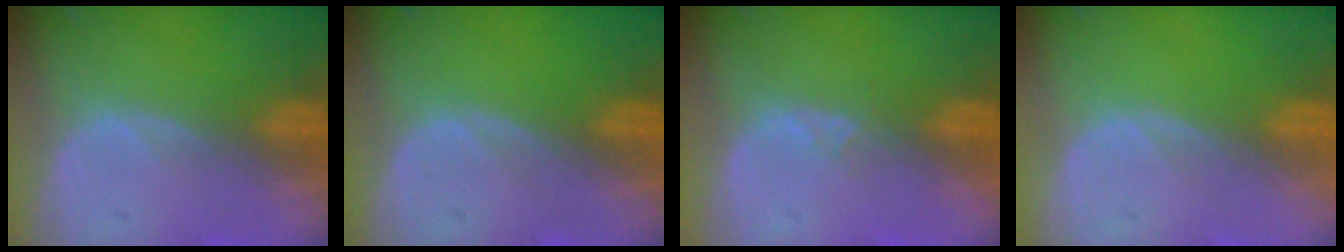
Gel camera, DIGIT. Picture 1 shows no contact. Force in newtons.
{"total": 0.0}
{"total": 1.4, "press": 1.2, "slide": 0.8}
{"total": 0.0}